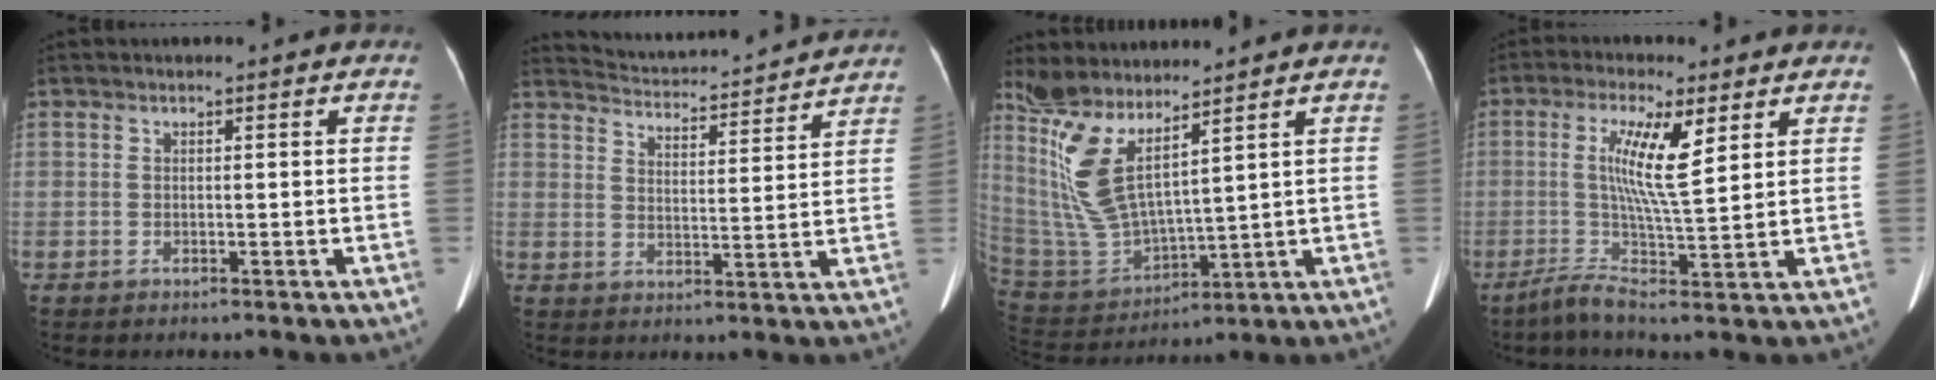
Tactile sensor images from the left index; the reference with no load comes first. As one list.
[{"total": 15.4, "force": [14.9, 0.9, 3.6], "torque": [-0.063, -0.011, 0.202]}, {"total": 11.1, "force": [7.2, 2.4, 8.2], "torque": [-0.195, -0.015, 0.160]}, {"total": 7.6, "force": [0.9, -0.3, 7.5], "torque": [-0.150, -0.004, 0.022]}]